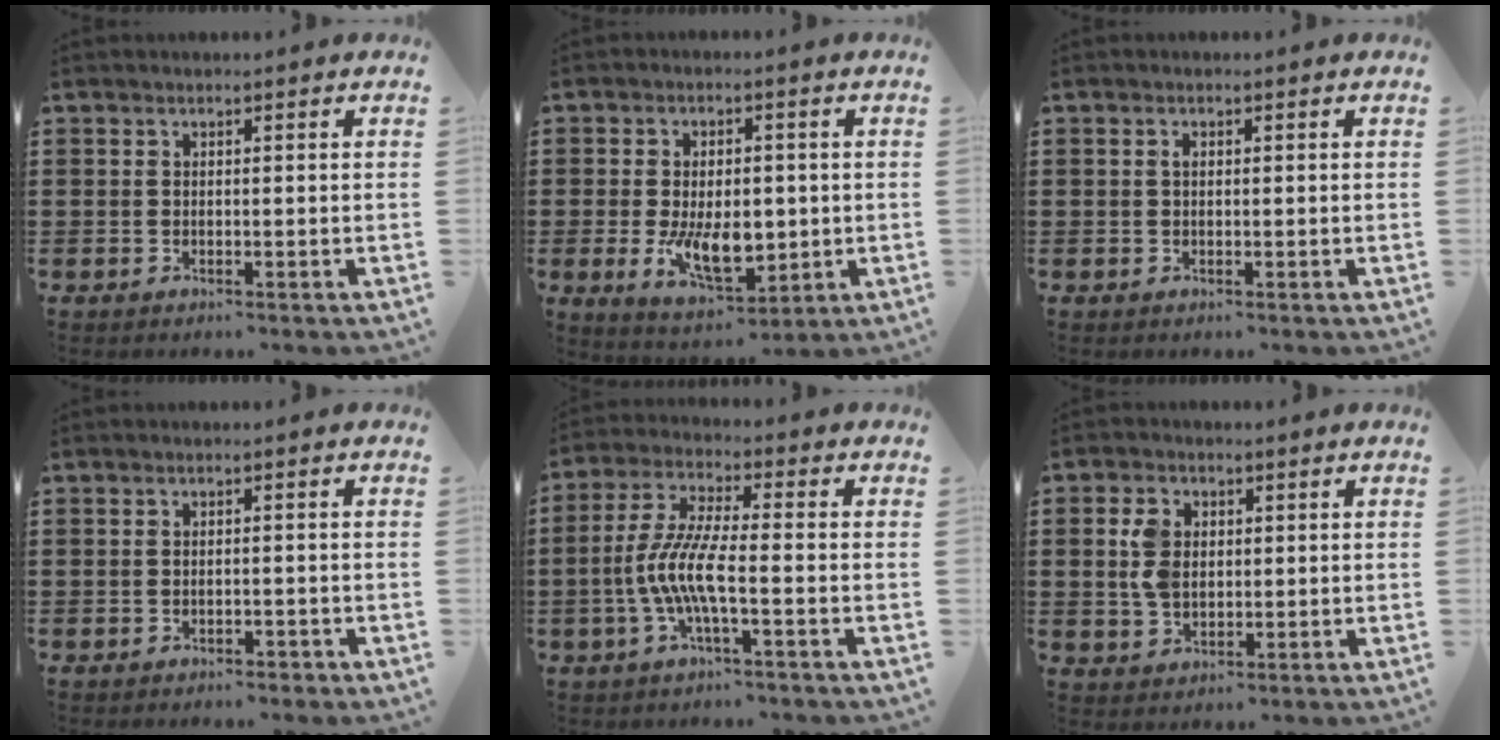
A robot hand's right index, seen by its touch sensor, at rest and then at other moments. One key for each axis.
{"total": 9.2, "fx": -1.1, "fy": 5.4, "fz": 7.4, "tx": -0.123, "ty": -0.002, "tz": -0.019}
{"total": 0.8, "fx": 0.1, "fy": 0.5, "fz": 0.6, "tx": -0.013, "ty": 0.002, "tz": 0.002}
{"total": 1.0, "fx": -0.9, "fy": 0.3, "fz": 0.3, "tx": -0.011, "ty": -0.002, "tz": -0.018}
{"total": 7.9, "fx": -2.5, "fy": 1.6, "fz": 7.4, "tx": -0.174, "ty": -0.015, "tz": -0.058}
{"total": 4.9, "fx": 0.7, "fy": 3.5, "fz": 3.3, "tx": -0.090, "ty": 0.007, "tz": 0.007}